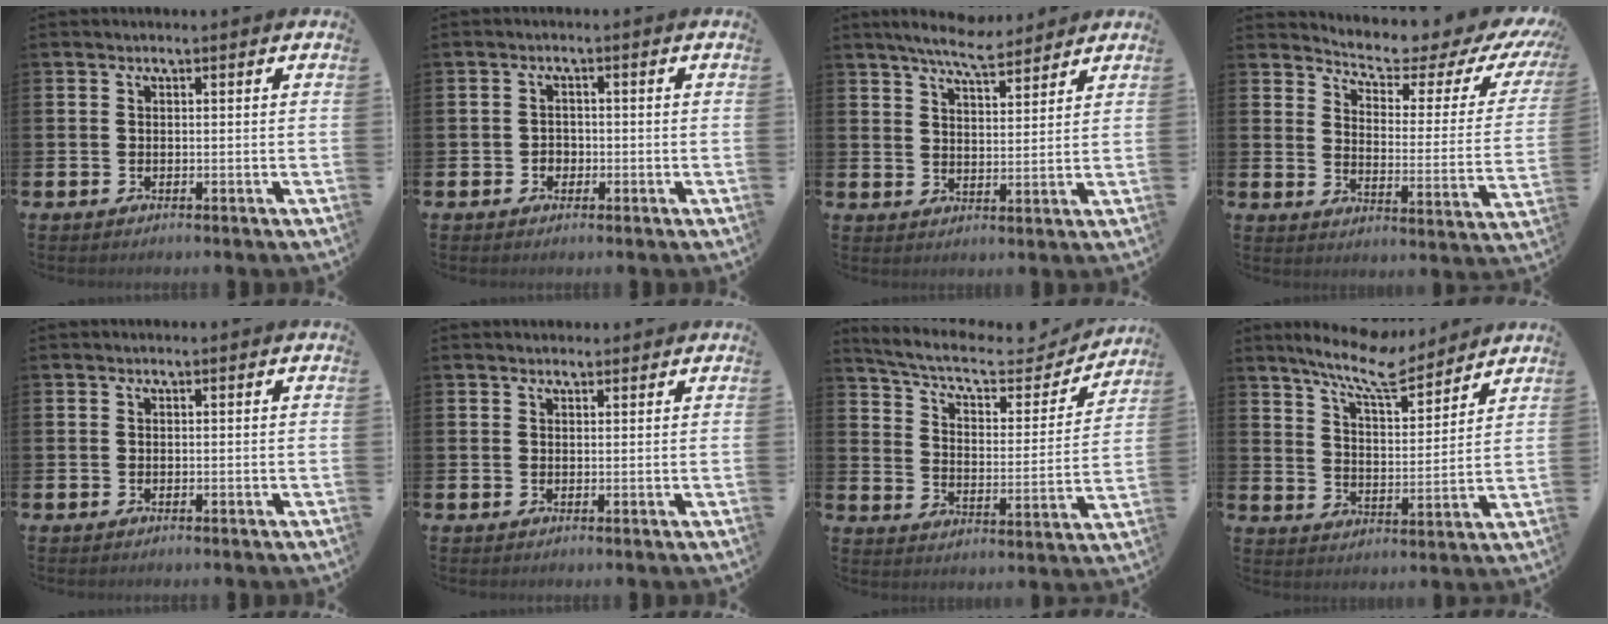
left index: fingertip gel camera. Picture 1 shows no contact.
{"total": 1.7, "force": [-0.4, 1.5, 0.5], "torque": [-0.002, 0.002, -0.014]}
{"total": 6.5, "force": [6.0, 0.8, 2.1], "torque": [-0.045, -0.027, 0.107]}
{"total": 5.2, "force": [4.8, 1.0, 1.8], "torque": [-0.050, -0.046, 0.071]}
{"total": 0.0}
{"total": 1.5, "force": [1.4, 0.5, 0.1], "torque": [0.008, 0.000, 0.024]}
{"total": 8.6, "force": [7.4, 2.8, 3.5], "torque": [-0.089, -0.050, 0.121]}
{"total": 9.7, "force": [8.6, 1.5, 4.0], "torque": [-0.102, -0.043, 0.155]}